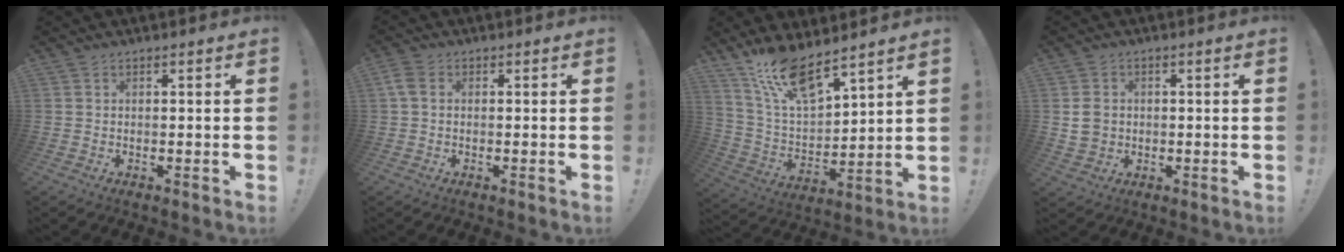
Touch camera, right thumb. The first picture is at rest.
{"total": 3.0, "force": [0.8, 1.9, 2.1], "torque": [-0.039, 0.007, 0.015]}
{"total": 14.1, "force": [11.4, 4.0, 7.2], "torque": [-0.153, -0.078, 0.208]}
{"total": 5.3, "force": [0.4, 4.7, 2.4], "torque": [-0.037, 0.008, 0.010]}